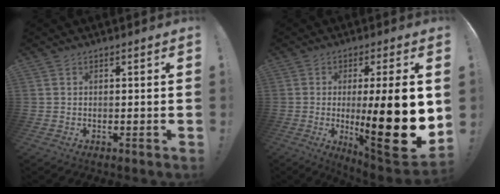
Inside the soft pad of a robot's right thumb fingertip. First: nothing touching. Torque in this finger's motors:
{"motor_torque": [1.64, 3.37, 1.72, -1.04, 0.55]}